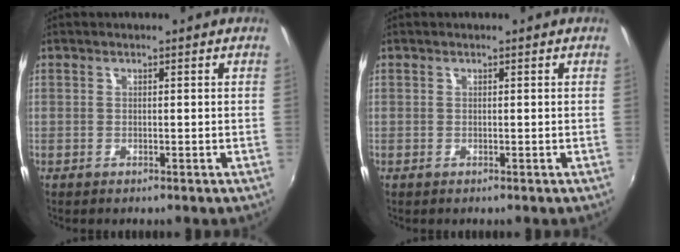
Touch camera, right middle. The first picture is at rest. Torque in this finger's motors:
{"motor_torque": [0.00, 0.00, 0.00, 0.00]}